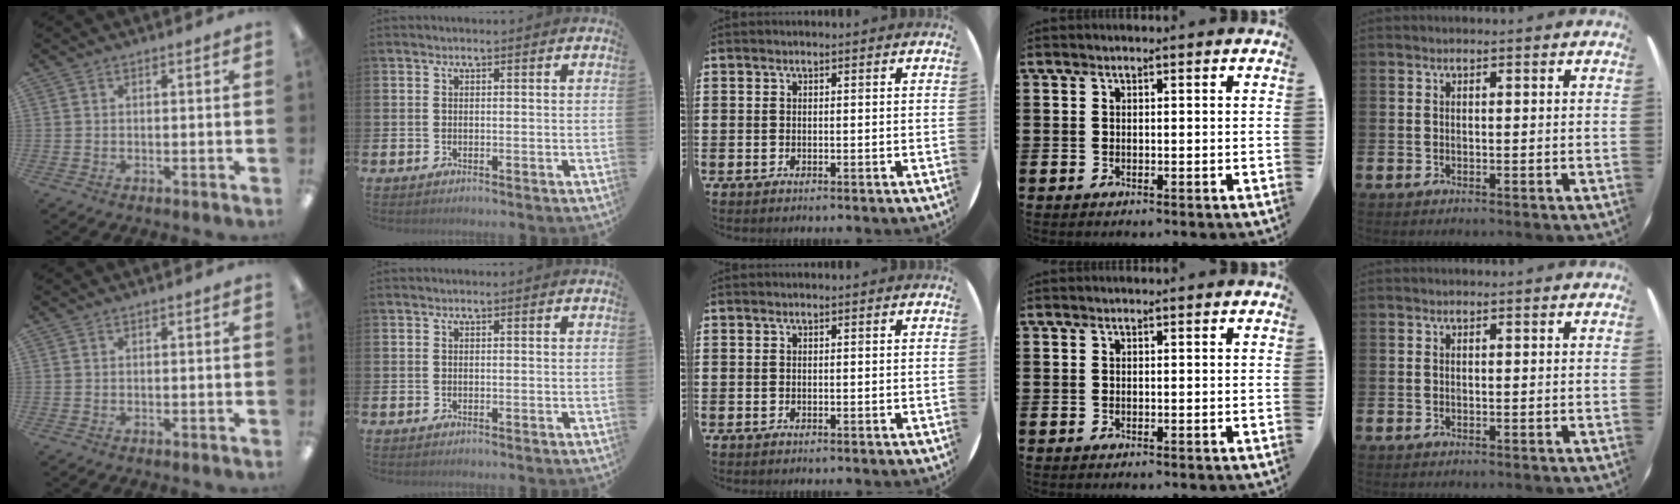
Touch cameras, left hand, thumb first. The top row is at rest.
{}